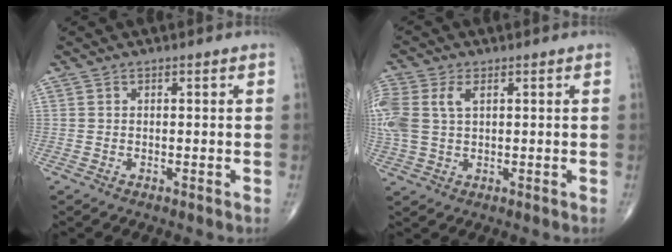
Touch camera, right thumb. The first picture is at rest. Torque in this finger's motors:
{"motor_torque": [0.47, -0.09, 0.79, 0.29, 0.31]}